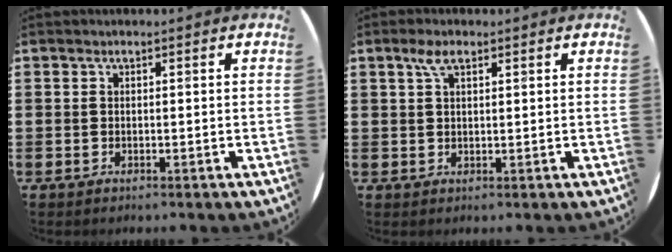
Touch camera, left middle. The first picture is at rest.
{"total": 2.8, "force": [1.7, 1.1, 2.0], "torque": [-0.045, 0.008, 0.029]}